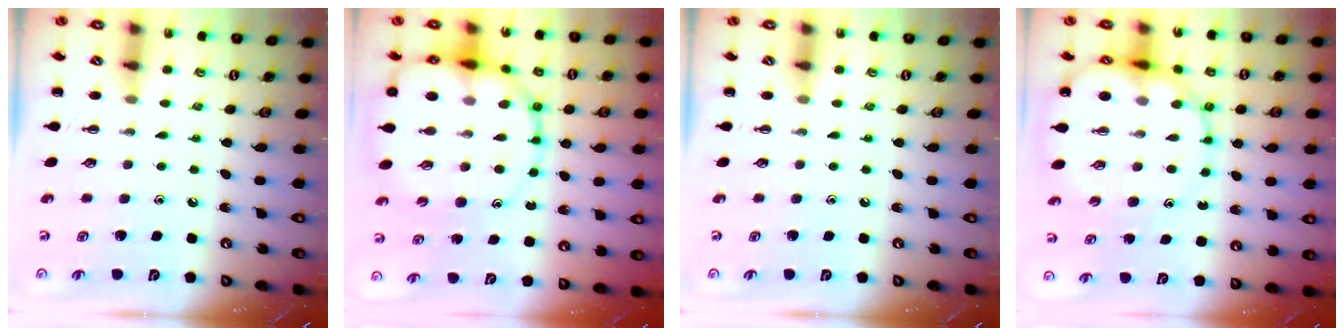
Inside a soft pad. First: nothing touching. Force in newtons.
{"total": 20.8, "press": 20.4, "slide": 4.1}
{"total": 0.0}
{"total": 15.8, "press": 15.5, "slide": 3.3}